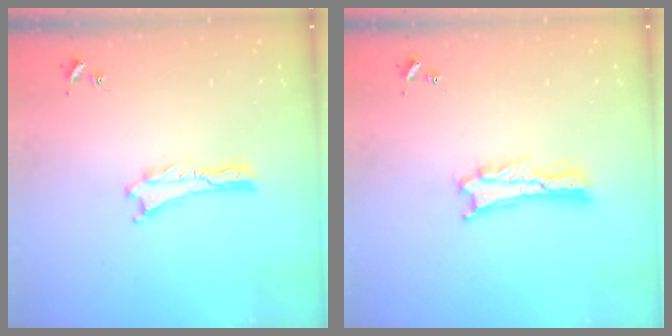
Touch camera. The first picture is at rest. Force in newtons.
{"total": 1.6, "press": 1.6, "slide": 0.2}